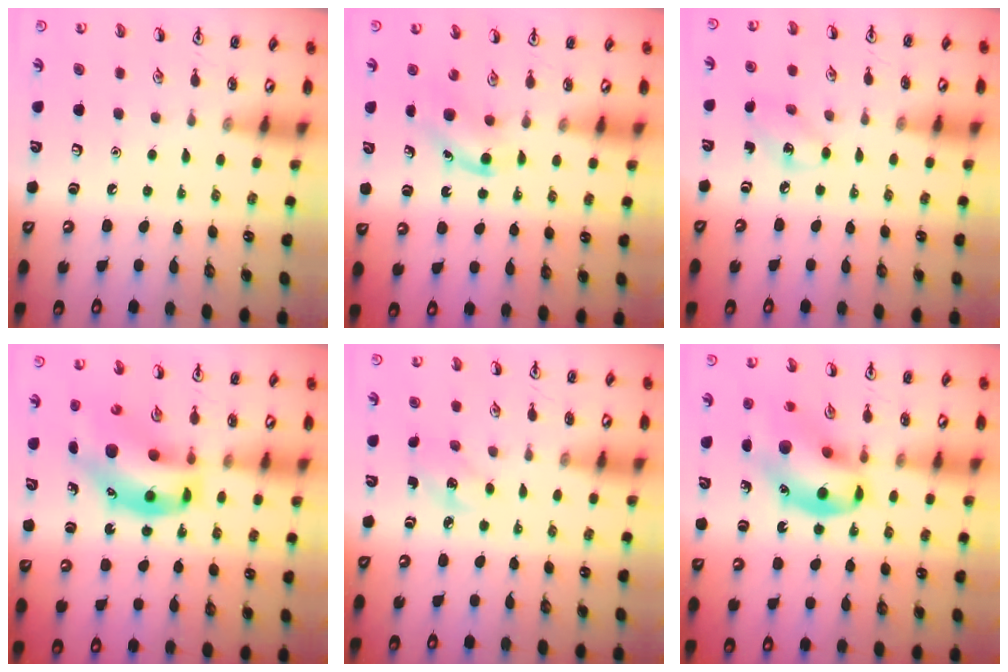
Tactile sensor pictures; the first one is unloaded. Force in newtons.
{"total": 4.1, "press": 3.9, "slide": 1.3}
{"total": 3.7, "press": 3.5, "slide": 1.3}
{"total": 12.9, "press": 12.5, "slide": 3.5}
{"total": 2.4, "press": 2.2, "slide": 0.9}
{"total": 14.9, "press": 14.4, "slide": 3.8}